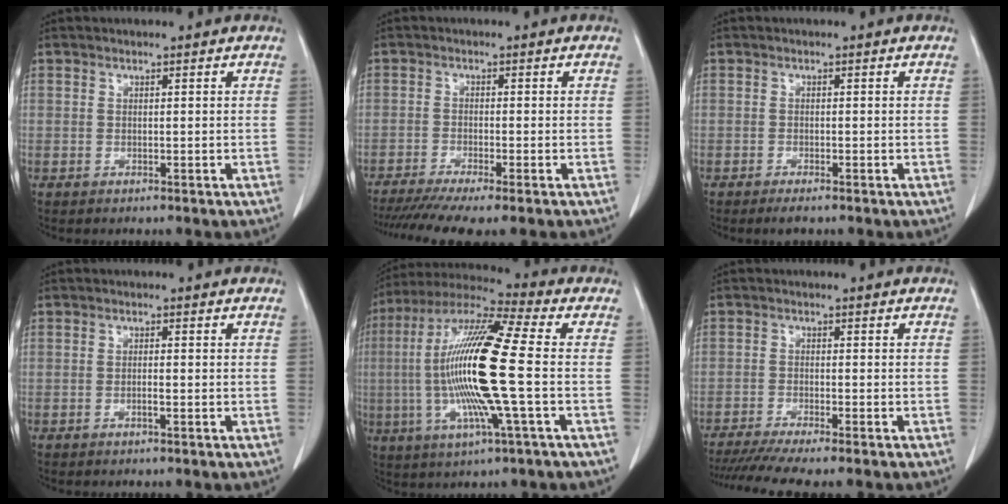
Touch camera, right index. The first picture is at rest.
{"total": 9.2, "force": [-7.3, 0.1, 5.5], "torque": [-0.084, -0.015, -0.116]}
{"total": 1.6, "force": [-1.3, 0.2, 0.9], "torque": [-0.017, -0.003, -0.020]}
{"total": 1.2, "force": [-0.4, 0.1, 1.1], "torque": [-0.021, 0.001, -0.008]}
{"total": 19.0, "force": [-1.5, 0.7, 18.9], "torque": [-0.388, -0.002, -0.041]}
{"total": 8.7, "force": [-7.4, -0.3, 4.6], "torque": [-0.066, -0.018, -0.117]}